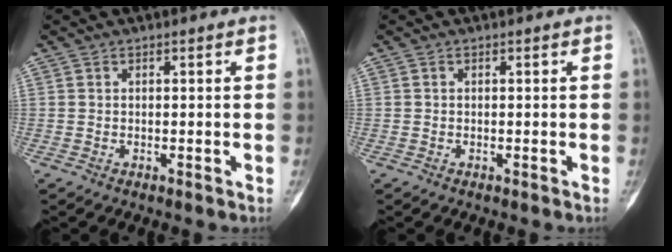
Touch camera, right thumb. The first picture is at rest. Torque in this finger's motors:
{"motor_torque": [-0.06, 0.20, -0.11, 0.06, -0.02]}